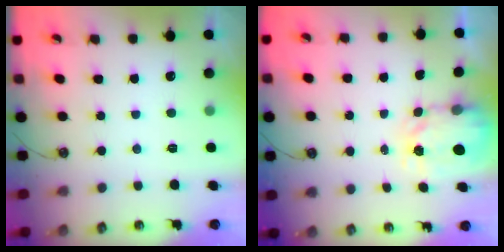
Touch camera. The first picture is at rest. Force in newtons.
{"total": 3.9, "press": 3.9, "slide": 0.4}